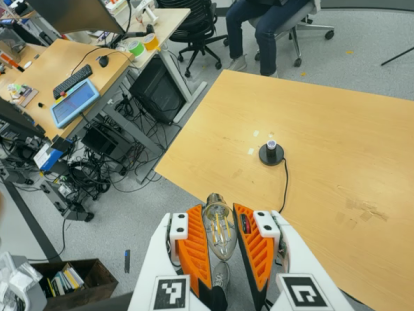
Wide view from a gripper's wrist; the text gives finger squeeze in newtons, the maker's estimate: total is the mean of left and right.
{"total": 12.5, "left": 13.1, "right": 11.9}